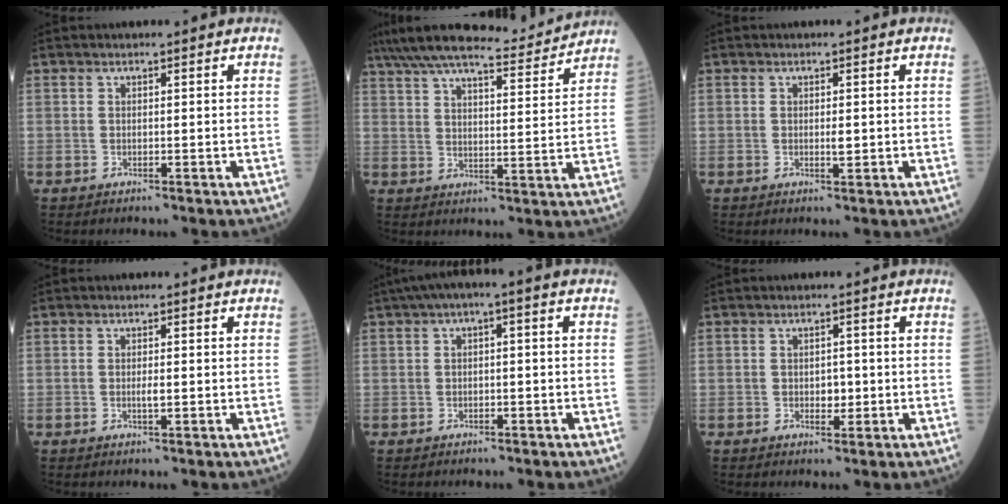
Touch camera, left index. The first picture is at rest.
{"total": 14.4, "force": [13.4, 0.9, 5.2], "torque": [-0.094, 0.000, 0.201]}
{"total": 1.1, "force": [-0.2, 0.3, 1.1], "torque": [-0.016, -0.005, -0.004]}
{"total": 1.1, "force": [-0.3, 0.1, 1.0], "torque": [-0.019, -0.005, -0.007]}
{"total": 3.9, "force": [0.9, 0.9, 3.7], "torque": [-0.057, 0.024, 0.007]}
{"total": 2.0, "force": [-0.5, 1.2, 1.4], "torque": [-0.017, -0.001, -0.007]}